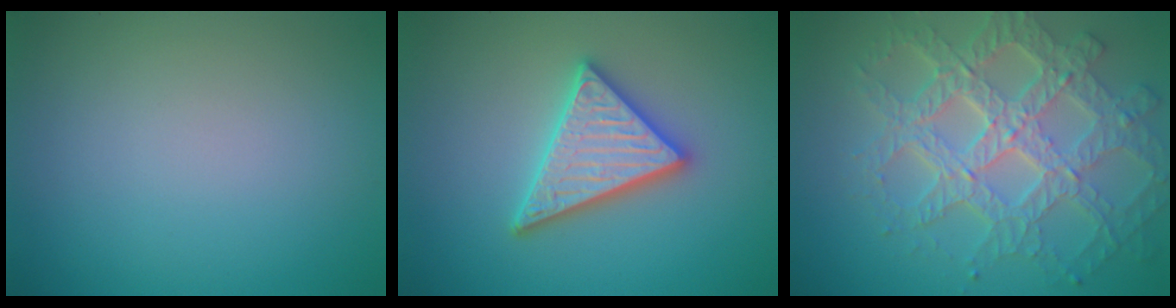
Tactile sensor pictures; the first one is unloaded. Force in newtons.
{"total": 4.8, "press": 4.8, "slide": 0.7}
{"total": 7.8, "press": 5.8, "slide": 5.3}